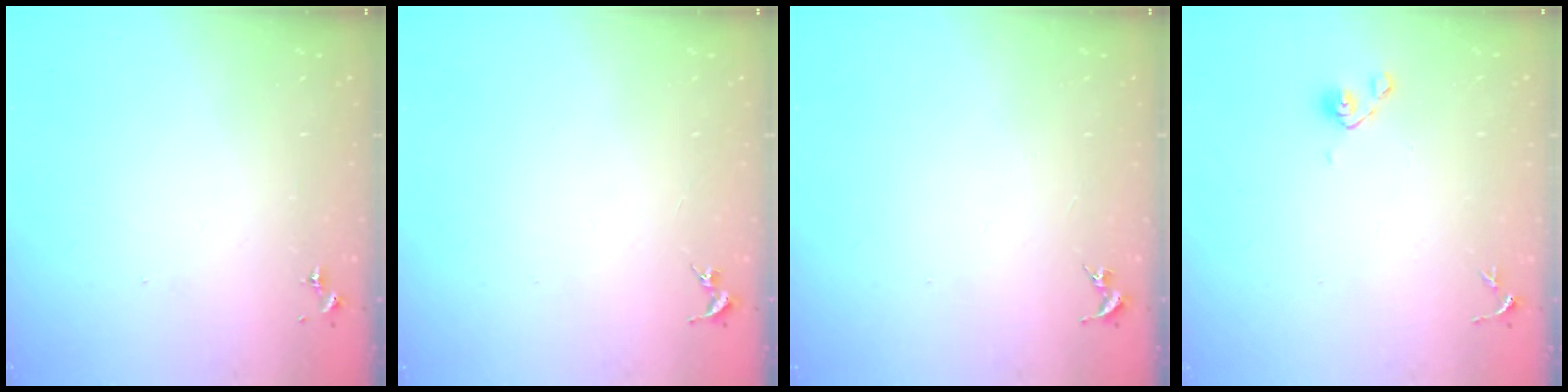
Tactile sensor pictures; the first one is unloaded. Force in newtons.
{"total": 0.0}
{"total": 0.0}
{"total": 5.9, "press": 5.4, "slide": 2.4}